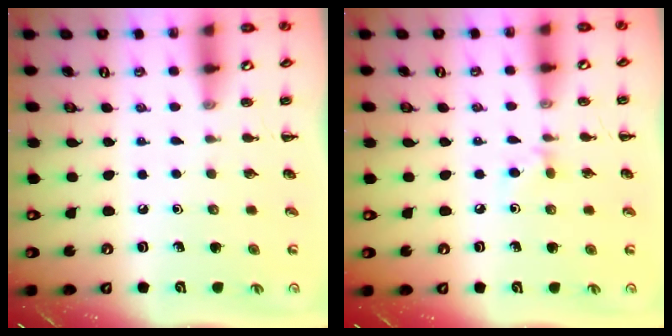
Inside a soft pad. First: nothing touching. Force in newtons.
{"total": 5.4, "press": 5.0, "slide": 2.1}